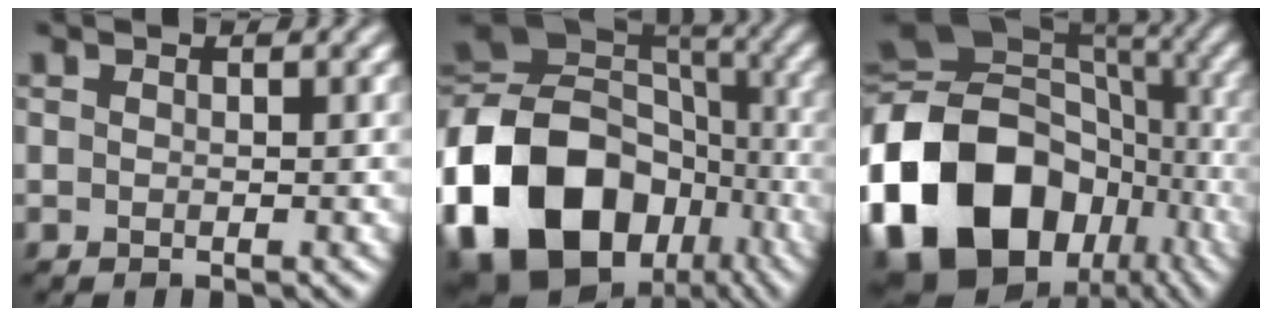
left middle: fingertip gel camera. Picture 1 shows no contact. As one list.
[{"total": 22.1, "force": [-9.9, 16.7, 10.6], "torque": [-0.211, -0.035, -0.174]}, {"total": 20.8, "force": [-8.1, 15.6, 11.1], "torque": [-0.254, -0.004, -0.141]}]